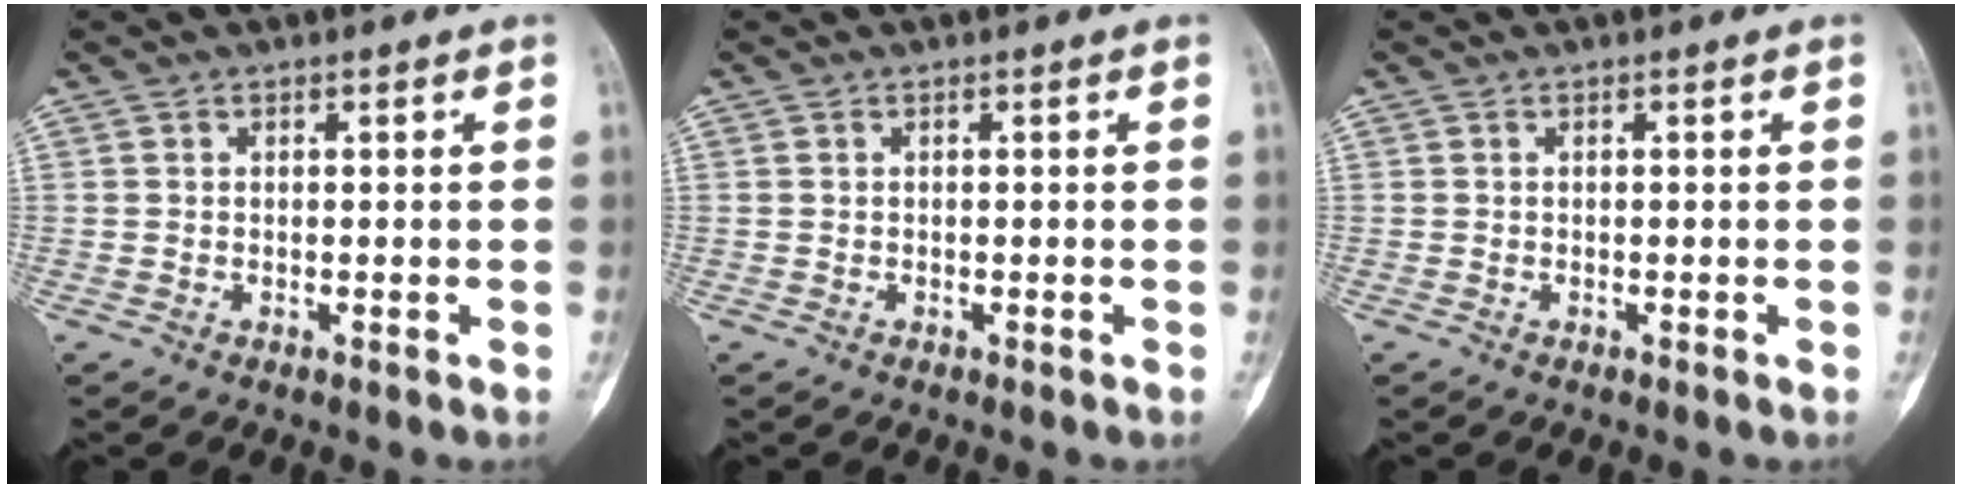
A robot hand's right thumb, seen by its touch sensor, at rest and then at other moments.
{"total": 0.0}
{"total": 0.0}